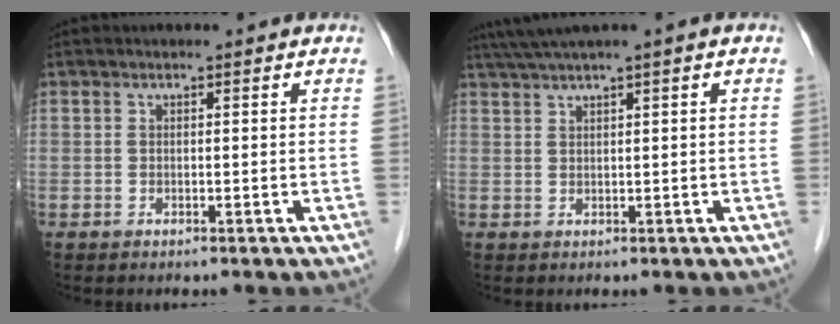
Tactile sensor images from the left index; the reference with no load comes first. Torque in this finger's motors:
{"motor_torque": [0.21, -0.82, 0.96, 0.16]}